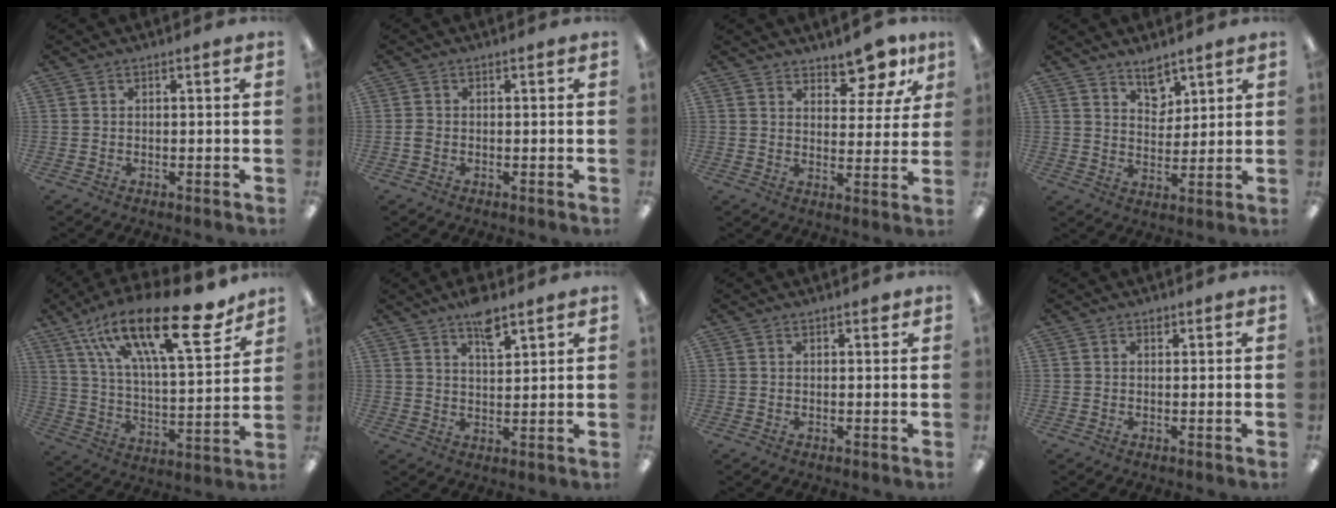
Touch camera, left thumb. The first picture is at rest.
{"total": 1.2, "force": [-0.3, 0.8, 0.8], "torque": [-0.016, 0.002, -0.006]}
{"total": 9.3, "force": [7.8, 3.8, 3.3], "torque": [-0.025, -0.062, 0.138]}
{"total": 6.2, "force": [5.1, 3.1, 1.8], "torque": [-0.011, -0.033, 0.090]}
{"total": 26.9, "force": [16.7, 8.3, 19.4], "torque": [-0.315, -0.092, 0.276]}
{"total": 6.7, "force": [5.0, 2.1, 4.0], "torque": [-0.059, -0.027, 0.083]}
{"total": 1.2, "force": [1.0, 0.4, 0.6], "torque": [-0.005, -0.005, 0.016]}
{"total": 0.9, "force": [0.7, 0.5, 0.4], "torque": [-0.001, -0.003, 0.011]}